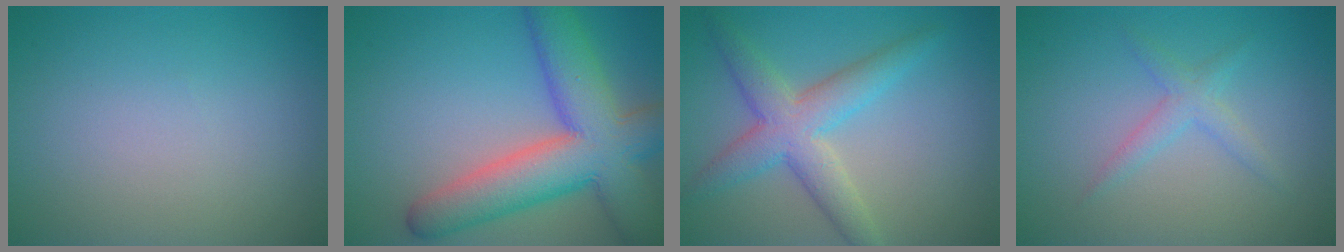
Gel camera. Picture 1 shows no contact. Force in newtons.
{"total": 10.2, "press": 10.2, "slide": 0.6}
{"total": 5.2, "press": 5.2, "slide": 0.2}
{"total": 1.8, "press": 1.8, "slide": 0.2}